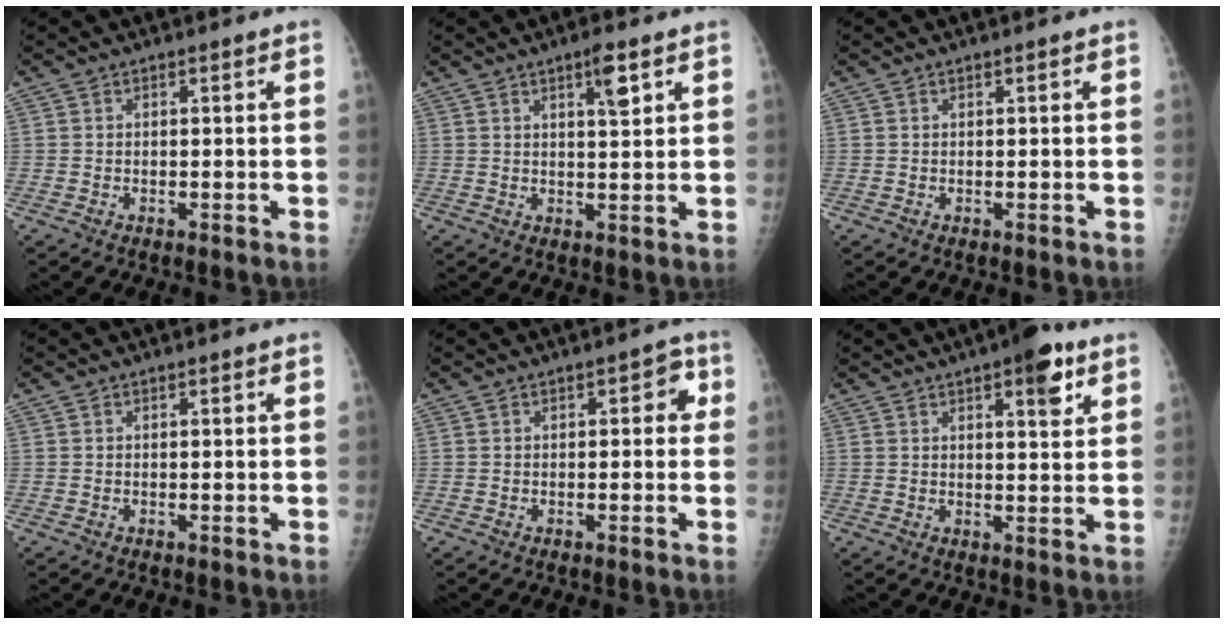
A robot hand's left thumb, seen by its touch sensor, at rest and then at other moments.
{"total": 4.2, "force": [2.3, 1.0, 3.4], "torque": [-0.049, -0.013, 0.035]}
{"total": 0.0}
{"total": 0.0}
{"total": 3.1, "force": [0.6, 1.9, 2.4], "torque": [-0.003, 0.007, -0.004]}
{"total": 7.4, "force": [4.1, 2.3, 5.8], "torque": [-0.063, -0.016, 0.051]}